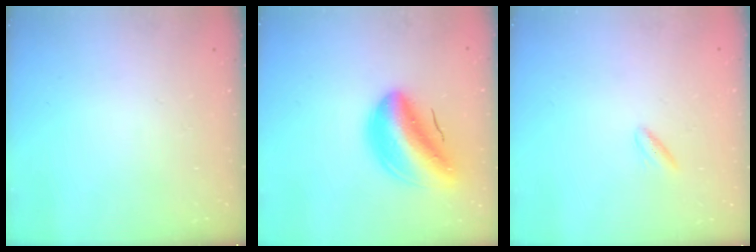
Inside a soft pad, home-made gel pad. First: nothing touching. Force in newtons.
{"total": 14.5, "press": 13.8, "slide": 4.5}
{"total": 2.4, "press": 2.2, "slide": 1.0}